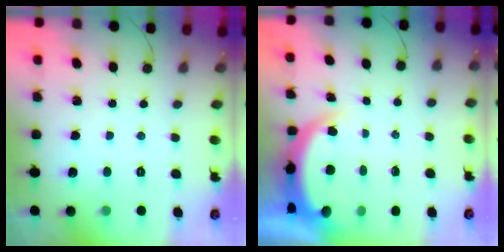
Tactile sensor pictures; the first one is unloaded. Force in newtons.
{"total": 4.5, "press": 4.5, "slide": 0.2}